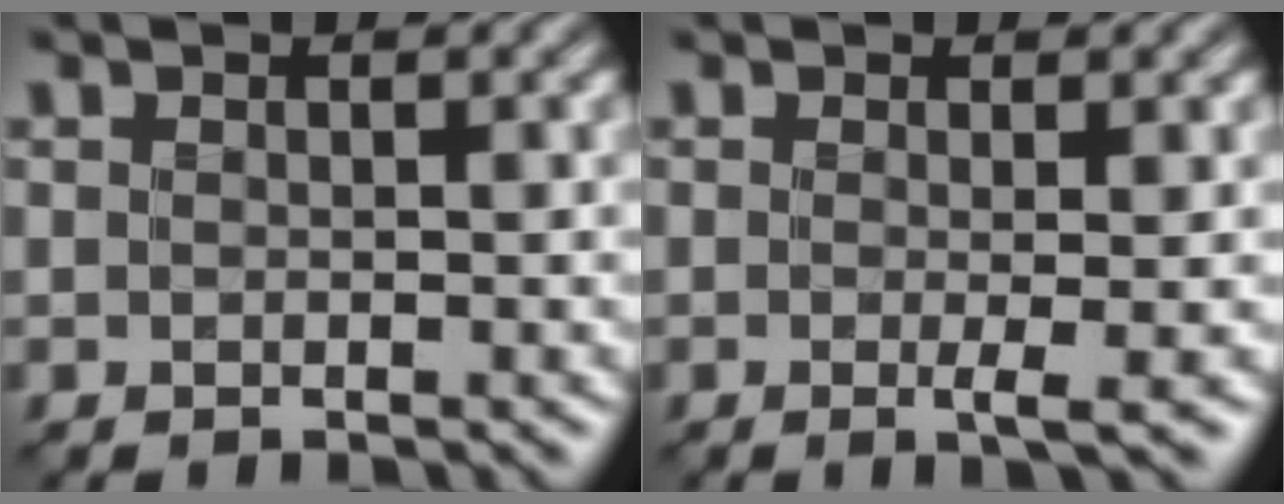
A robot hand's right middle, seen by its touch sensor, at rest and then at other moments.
{"total": 1.8, "force": [-0.2, 0.1, 1.8], "torque": [-0.032, -0.008, -0.003]}